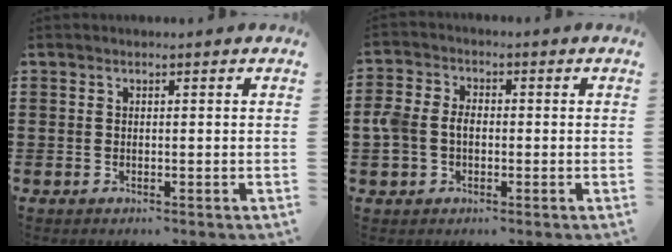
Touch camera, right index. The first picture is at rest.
{"total": 4.1, "force": [-0.5, 3.2, 2.5], "torque": [-0.075, 0.003, -0.019]}